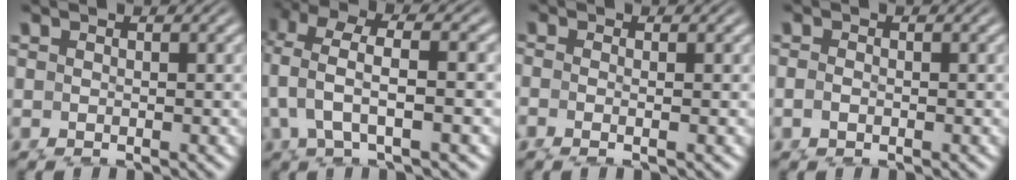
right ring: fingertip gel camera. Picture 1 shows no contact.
{"total": 4.4, "force": [2.3, 2.2, 3.1], "torque": [-0.090, 0.001, 0.039]}
{"total": 1.7, "force": [-0.4, 0.7, 1.5], "torque": [-0.053, -0.016, 0.004]}
{"total": 0.6, "force": [-0.3, 0.3, 0.4], "torque": [-0.014, -0.006, -0.002]}